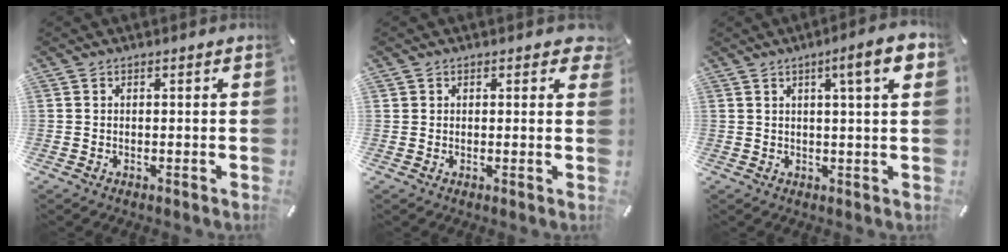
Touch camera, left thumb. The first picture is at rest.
{"total": 1.9, "force": [1.1, 1.4, 0.6], "torque": [0.002, 0.000, 0.016]}
{"total": 8.5, "force": [3.5, 1.0, 7.7], "torque": [-0.112, -0.010, 0.048]}